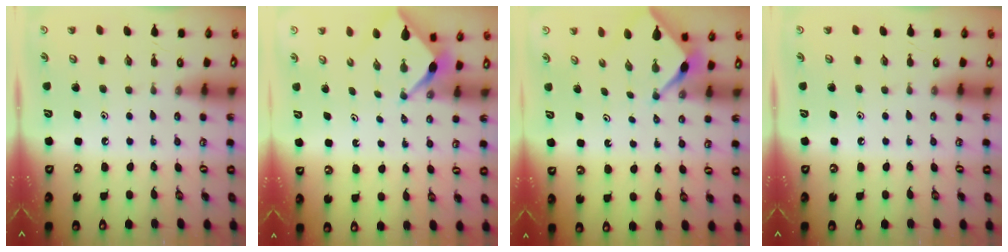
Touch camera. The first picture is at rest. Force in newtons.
{"total": 2.4, "press": 2.4, "slide": 0.3}
{"total": 2.2, "press": 2.2, "slide": 0.3}
{"total": 0.0}